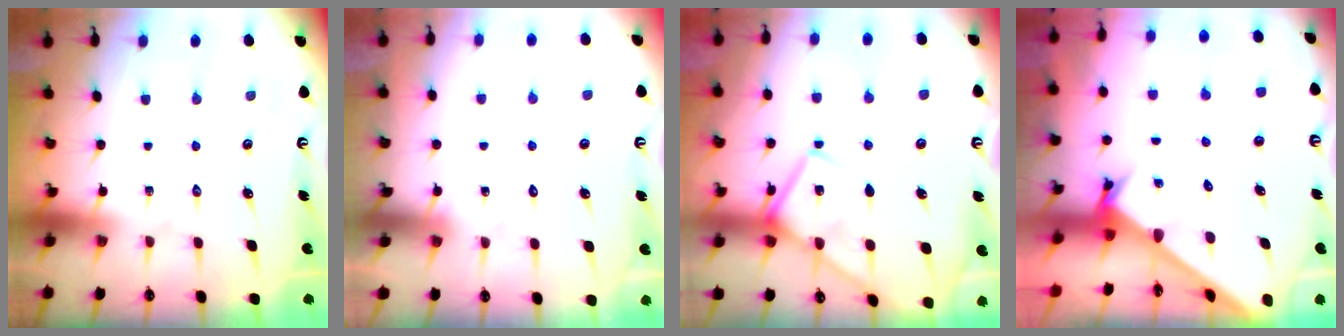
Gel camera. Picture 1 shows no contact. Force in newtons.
{"total": 2.1, "press": 2.1, "slide": 0.0}
{"total": 11.1, "press": 11.1, "slide": 1.0}
{"total": 2.5, "press": 2.5, "slide": 0.2}